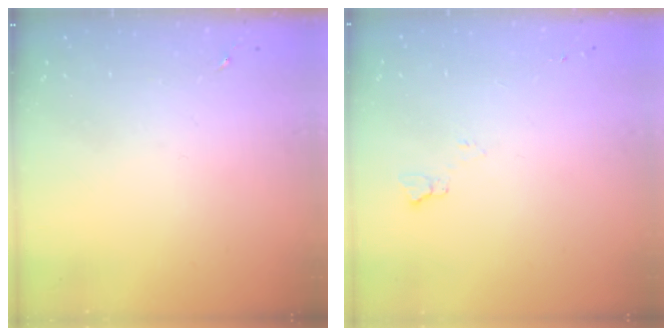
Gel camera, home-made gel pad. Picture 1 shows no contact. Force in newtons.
{"total": 4.6, "press": 4.5, "slide": 0.6}